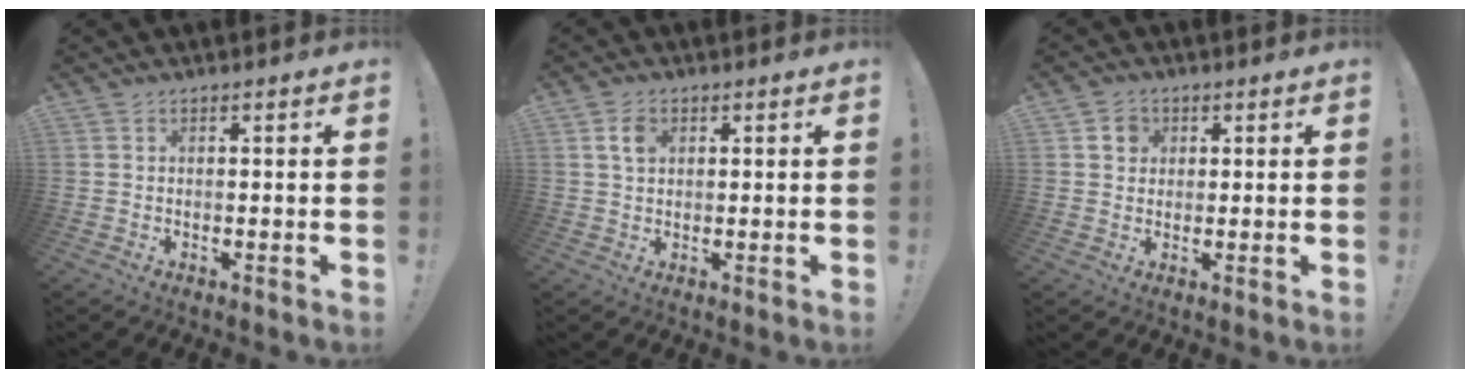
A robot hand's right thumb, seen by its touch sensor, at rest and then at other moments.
{"total": 4.1, "force": [1.5, 2.6, 2.7], "torque": [-0.043, 0.001, 0.026]}
{"total": 4.1, "force": [1.5, 3.6, 1.3], "torque": [-0.013, -0.001, 0.026]}